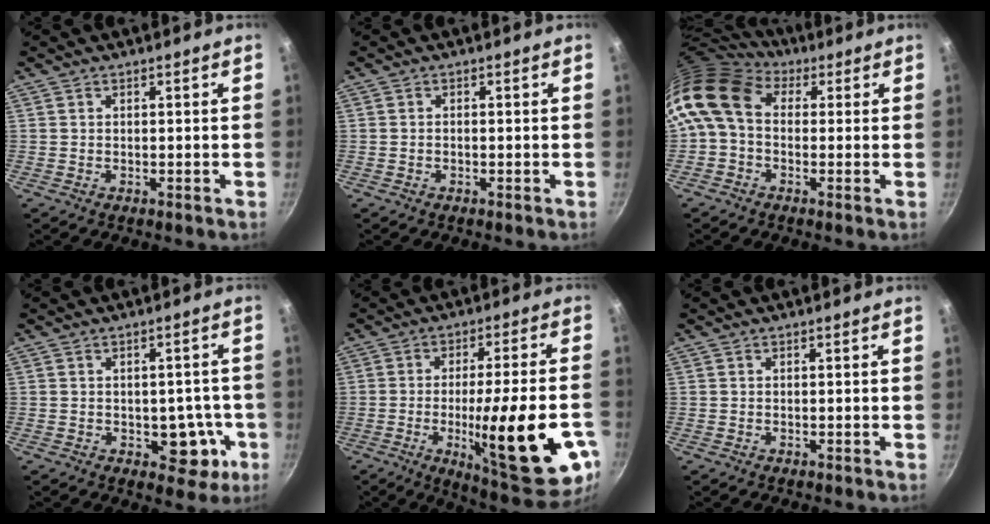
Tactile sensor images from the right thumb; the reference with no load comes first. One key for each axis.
{"total": 0.6, "fx": -0.3, "fy": 0.3, "fz": 0.4, "tx": -0.010, "ty": 0.005, "tz": -0.007}
{"total": 11.3, "fx": 1.7, "fy": 8.3, "fz": 7.4, "tx": -0.132, "ty": 0.020, "tz": 0.010}
{"total": 7.7, "fx": -2.1, "fy": 5.1, "fz": 5.4, "tx": -0.023, "ty": 0.018, "tz": -0.020}
{"total": 23.7, "fx": -6.9, "fy": 5.5, "fz": 22.0, "tx": -0.292, "ty": 0.008, "tz": -0.089}
{"total": 0.0}